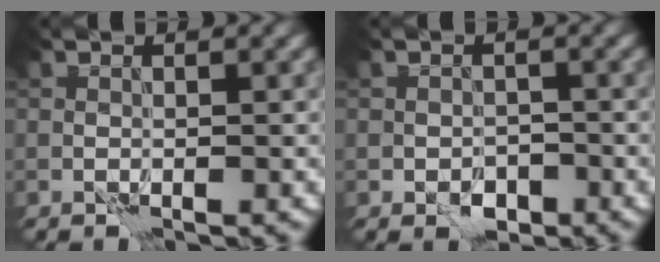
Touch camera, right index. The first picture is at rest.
{"total": 1.7, "force": [-0.9, 1.3, 0.7], "torque": [-0.005, -0.001, -0.014]}